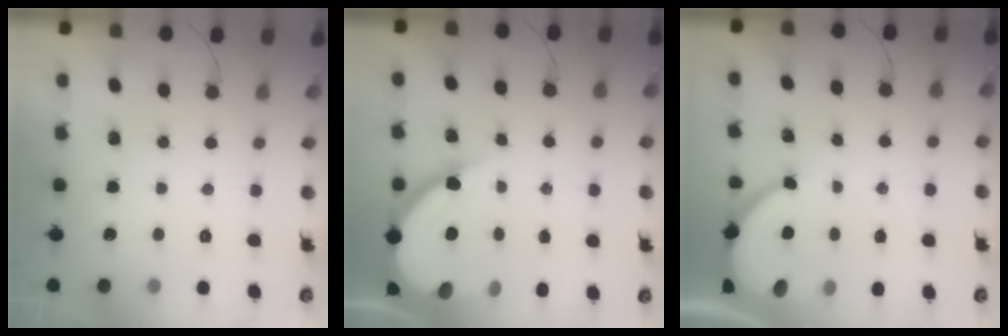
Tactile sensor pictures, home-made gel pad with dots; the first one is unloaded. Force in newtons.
{"total": 14.3, "press": 14.3, "slide": 1.3}
{"total": 6.2, "press": 6.2, "slide": 0.7}